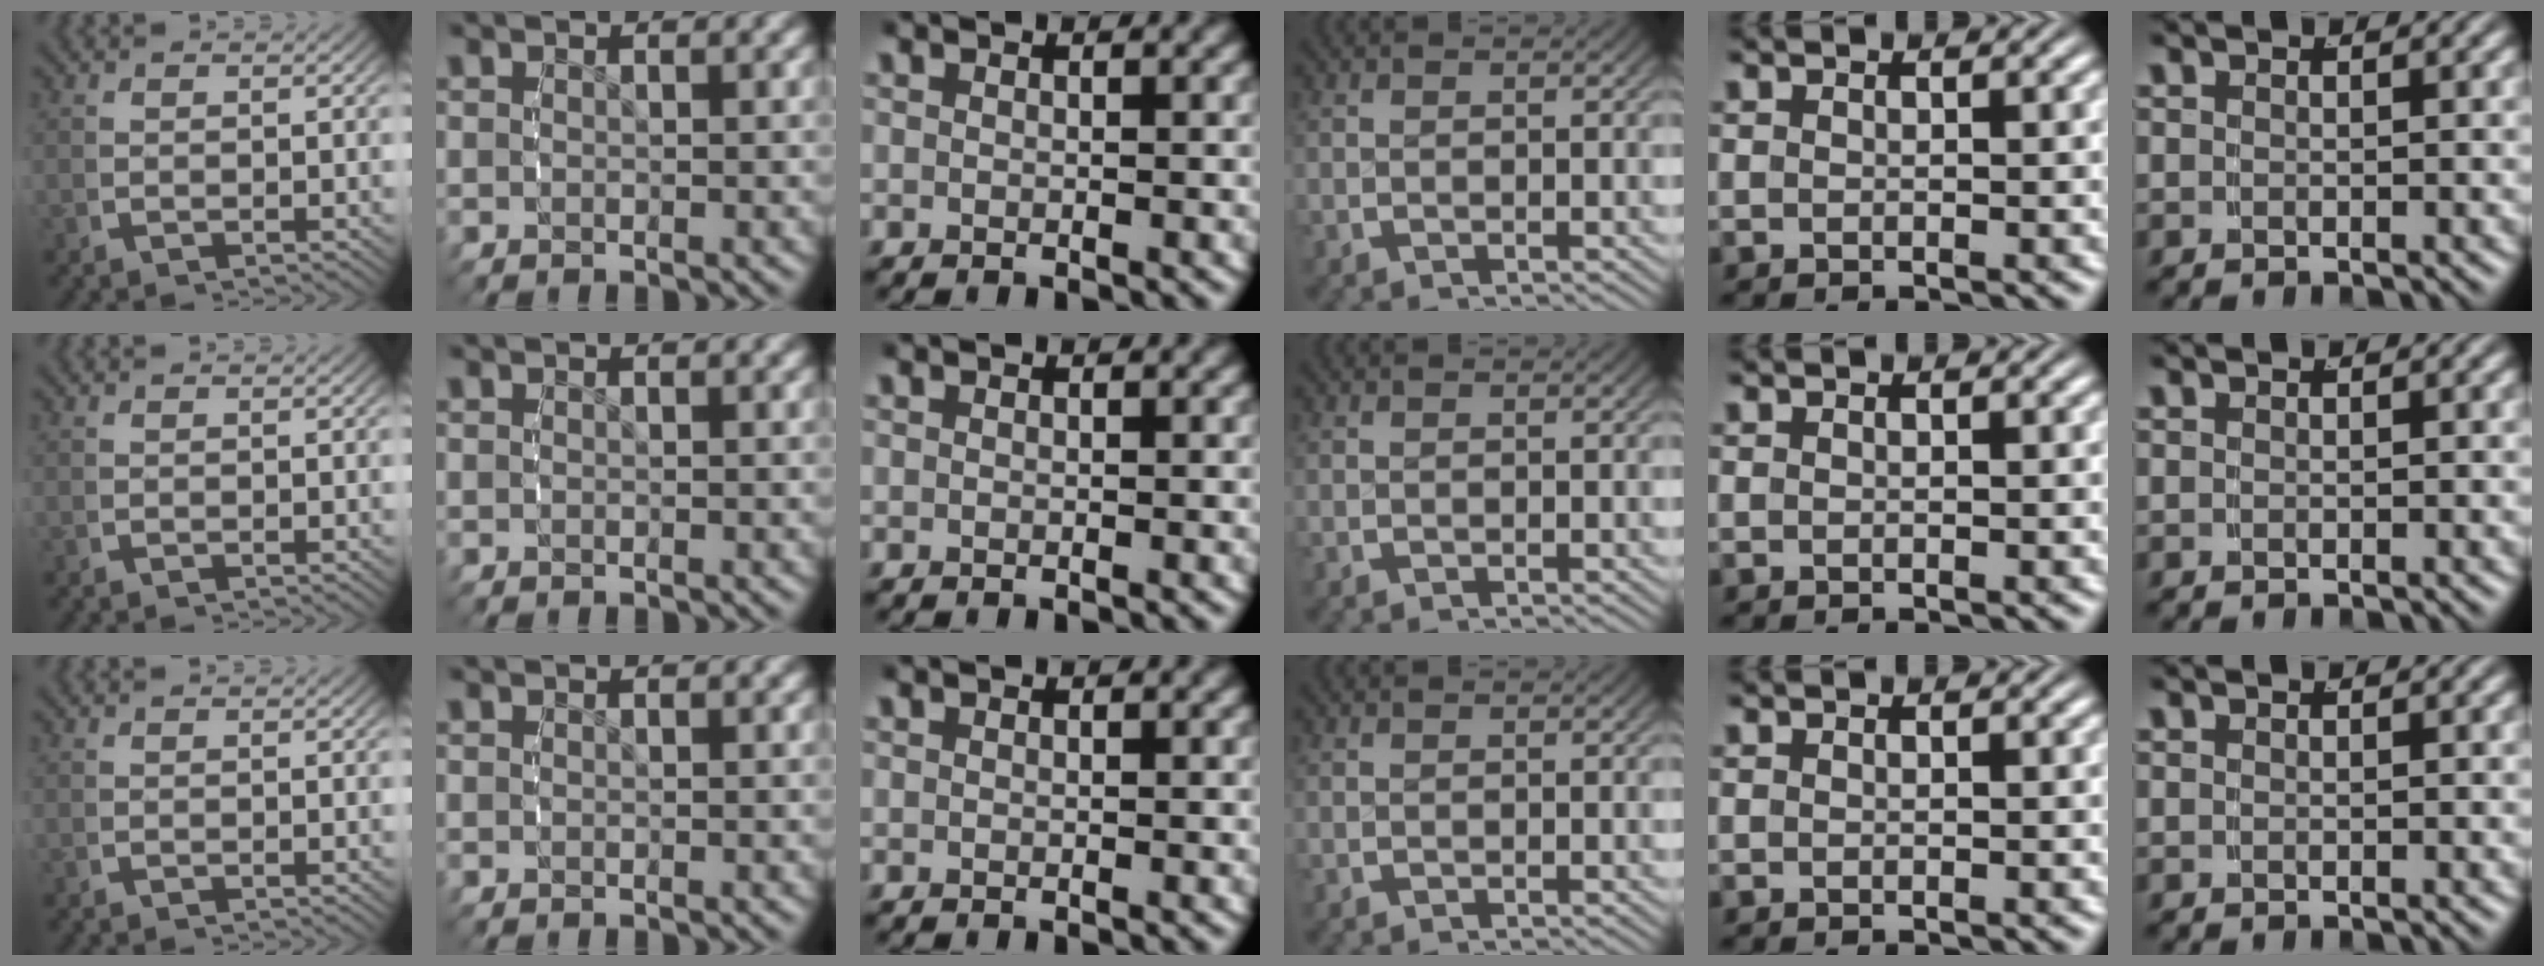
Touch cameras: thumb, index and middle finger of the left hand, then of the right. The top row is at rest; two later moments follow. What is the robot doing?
{"motion": "reach", "object": "shoes"}